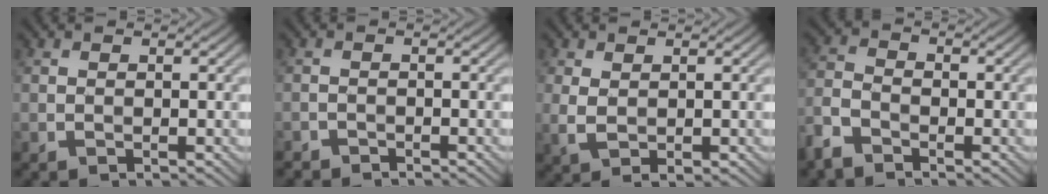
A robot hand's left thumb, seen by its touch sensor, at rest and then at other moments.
{"total": 1.3, "force": [-1.2, 0.2, 0.1], "torque": [0.001, -0.002, -0.025]}
{"total": 2.8, "force": [0.2, 1.5, 2.4], "torque": [-0.064, -0.006, 0.008]}
{"total": 4.5, "force": [-3.3, 2.2, 2.1], "torque": [-0.055, -0.004, -0.084]}